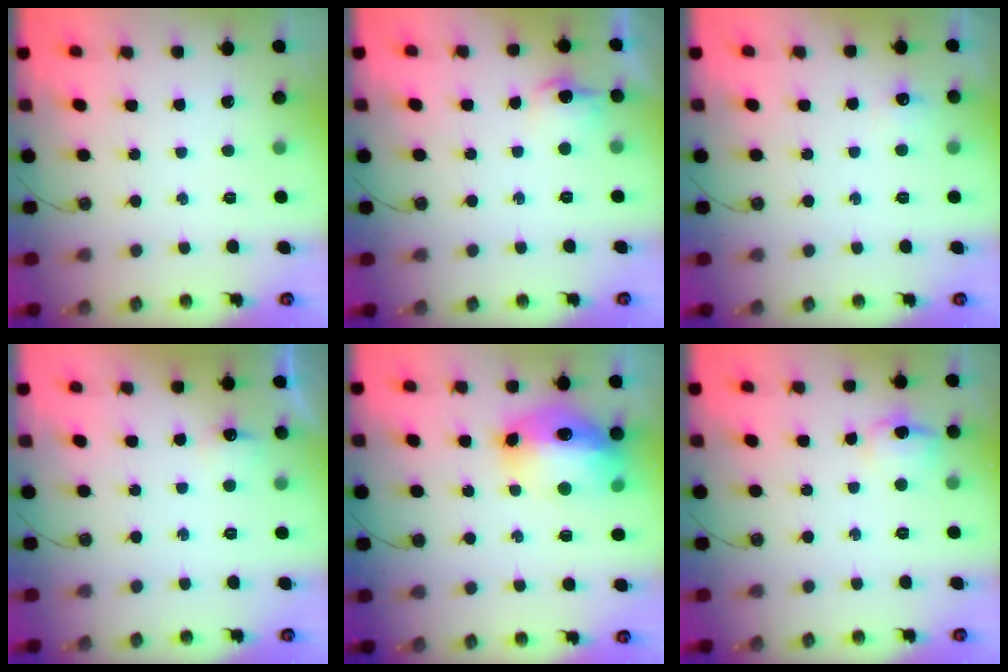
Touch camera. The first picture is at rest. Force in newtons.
{"total": 8.4, "press": 8.3, "slide": 0.8}
{"total": 5.6, "press": 5.6, "slide": 0.8}
{"total": 5.7, "press": 5.5, "slide": 1.1}
{"total": 17.5, "press": 17.5, "slide": 1.6}
{"total": 9.0, "press": 9.0, "slide": 0.9}